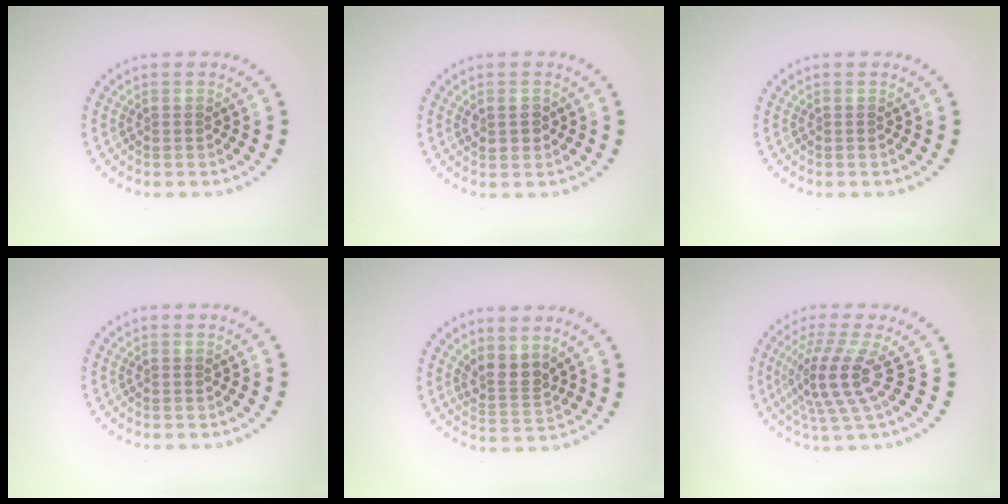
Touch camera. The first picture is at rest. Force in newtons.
{"total": 1.5, "press": 1.5, "slide": 0.3}
{"total": 0.0}
{"total": 0.0}
{"total": 2.5, "press": 1.8, "slide": 1.8}
{"total": 4.6, "press": 3.1, "slide": 3.3}